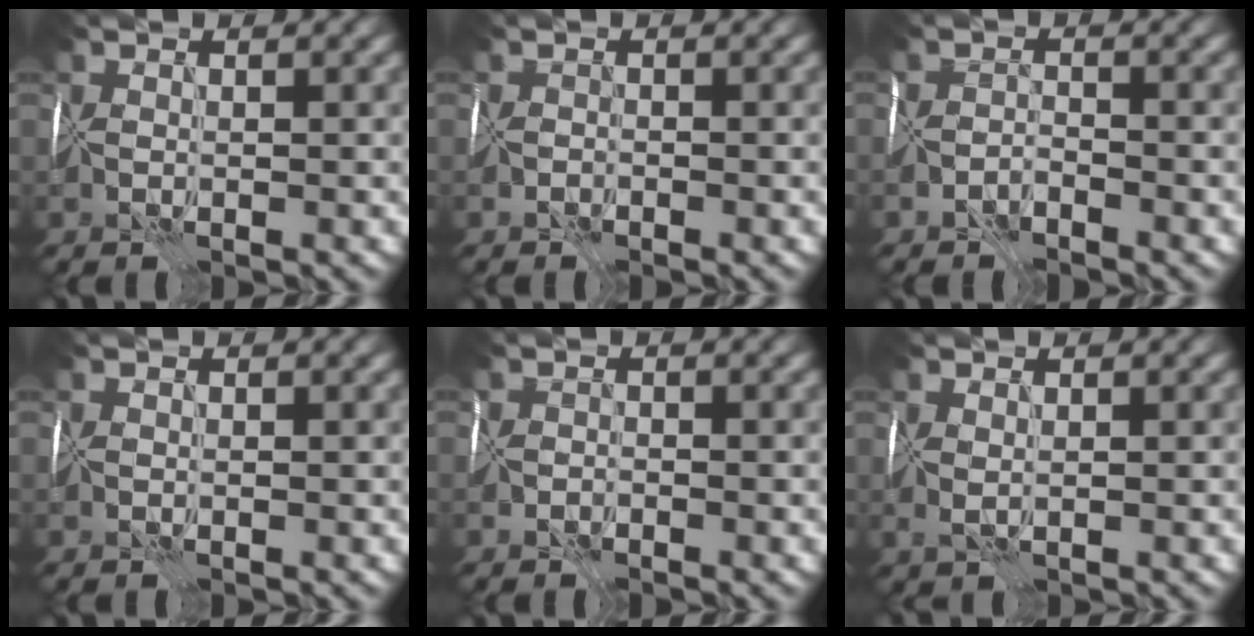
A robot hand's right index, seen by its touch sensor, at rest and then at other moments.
{"total": 1.0, "force": [-1.0, 0.2, 0.0], "torque": [0.003, 0.000, -0.023]}
{"total": 1.6, "force": [-1.6, -0.3, 0.0], "torque": [0.001, 0.004, -0.035]}
{"total": 0.0}
{"total": 1.3, "force": [-1.2, 0.4, 0.3], "torque": [-0.004, -0.002, -0.028]}
{"total": 0.8, "force": [0.7, -0.1, 0.4], "torque": [-0.011, 0.003, 0.018]}